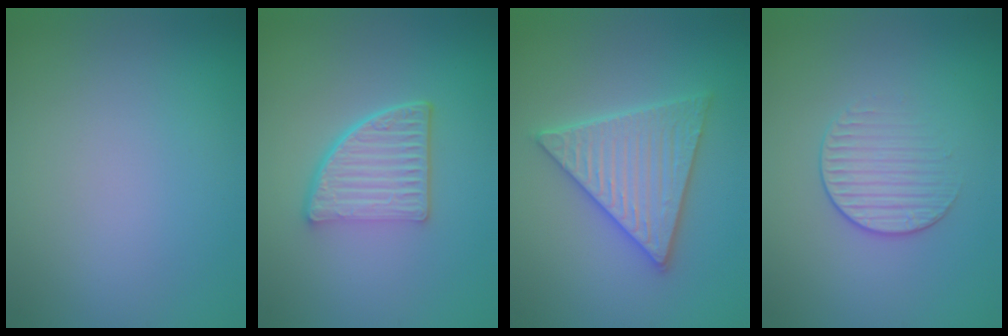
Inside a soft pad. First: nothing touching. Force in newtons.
{"total": 5.3, "press": 3.7, "slide": 3.8}
{"total": 5.6, "press": 5.5, "slide": 0.7}
{"total": 2.0, "press": 1.4, "slide": 1.4}